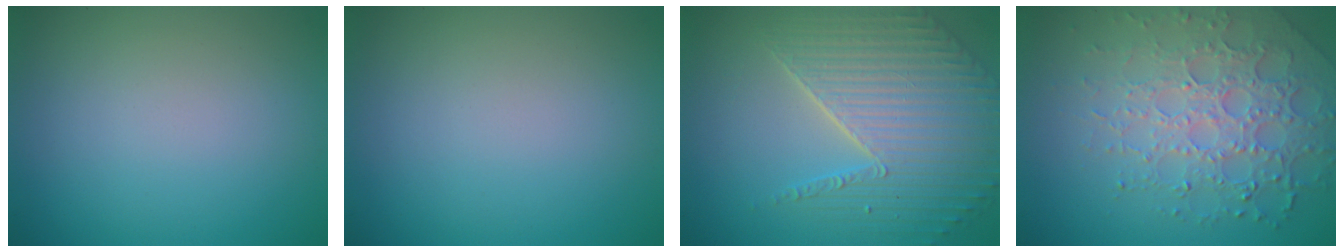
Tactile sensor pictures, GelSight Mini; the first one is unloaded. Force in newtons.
{"total": 0.0}
{"total": 5.2, "press": 4.8, "slide": 2.1}
{"total": 6.2, "press": 4.7, "slide": 4.0}